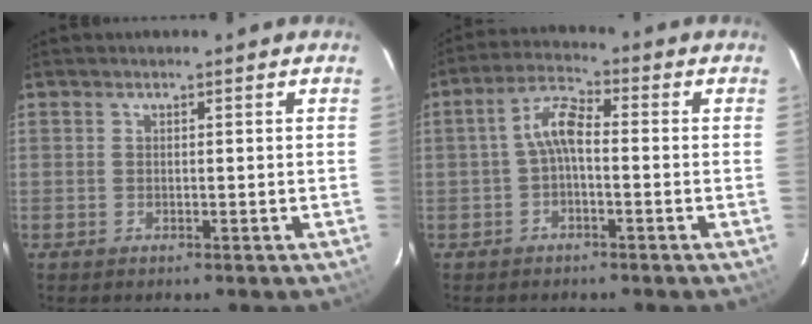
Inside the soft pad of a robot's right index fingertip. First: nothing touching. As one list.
[{"total": 5.2, "force": [-1.0, 1.9, 4.8], "torque": [-0.103, 0.021, -0.023]}]